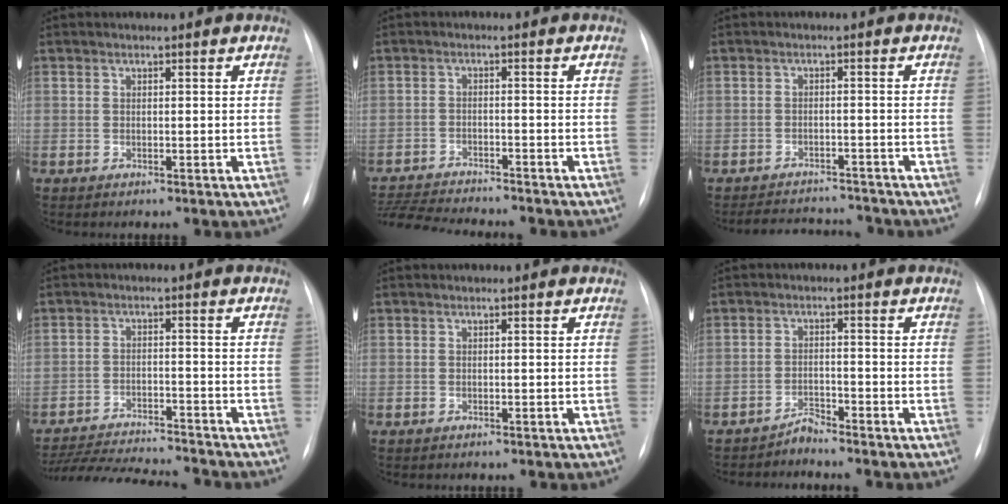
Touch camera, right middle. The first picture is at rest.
{"total": 11.6, "force": [-10.9, 0.6, 4.0], "torque": [-0.069, -0.007, -0.168]}
{"total": 7.4, "force": [-7.2, 1.6, 0.9], "torque": [-0.015, 0.006, -0.098]}
{"total": 15.8, "force": [-14.8, 1.4, 5.3], "torque": [-0.099, -0.017, -0.216]}
{"total": 0.0}
{"total": 2.1, "force": [-2.1, -0.1, -0.2], "torque": [0.006, -0.010, -0.036]}